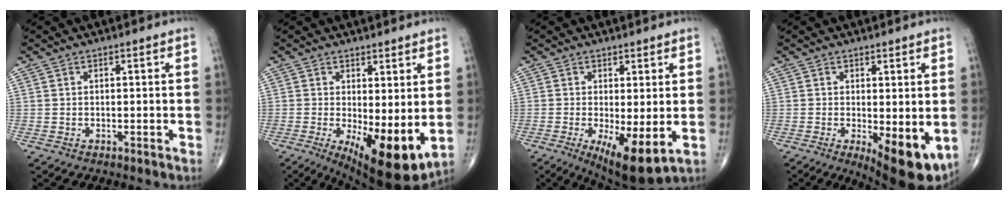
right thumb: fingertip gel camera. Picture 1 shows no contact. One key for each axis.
{"total": 11.6, "fx": -1.1, "fy": 4.1, "fz": 10.8, "tx": -0.161, "ty": -0.028, "tz": -0.004}
{"total": 9.6, "fx": -2.0, "fy": 3.1, "fz": 8.9, "tx": -0.144, "ty": -0.026, "tz": -0.024}
{"total": 9.5, "fx": -2.0, "fy": 3.5, "fz": 8.6, "tx": -0.114, "ty": -0.023, "tz": -0.020}